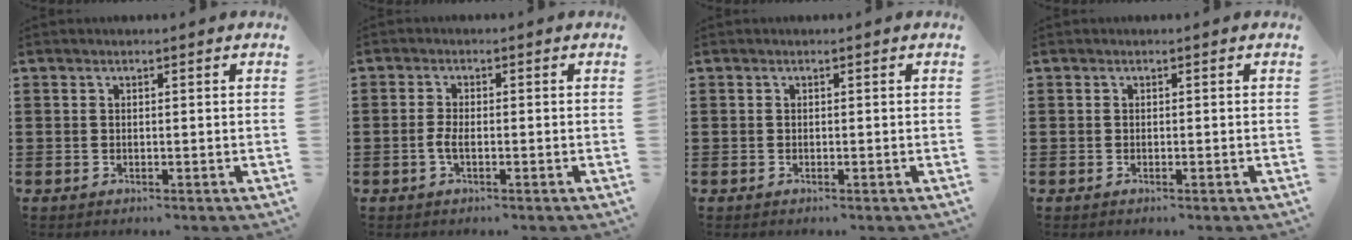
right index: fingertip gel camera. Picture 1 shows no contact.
{"total": 2.3, "force": [-0.7, 0.7, 2.1], "torque": [-0.053, -0.005, -0.019]}
{"total": 0.0}
{"total": 0.0}